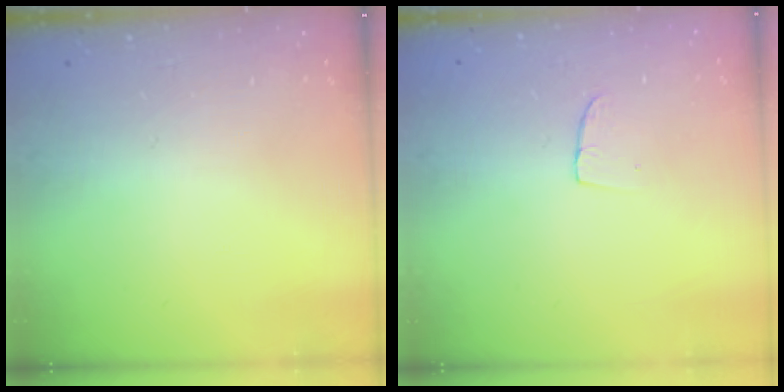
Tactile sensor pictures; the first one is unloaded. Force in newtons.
{"total": 2.9, "press": 2.9, "slide": 0.2}